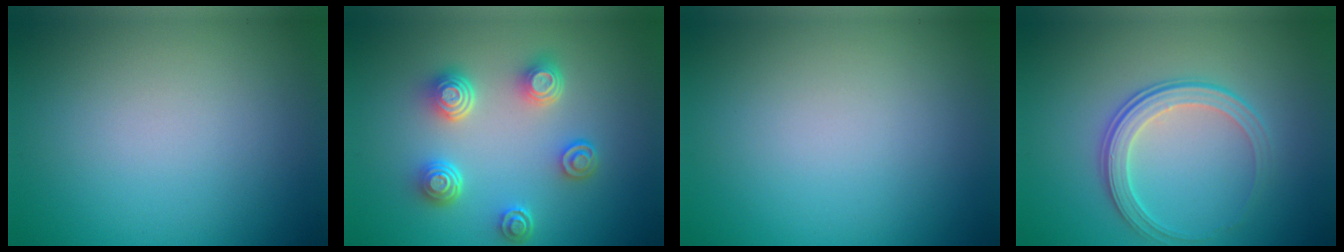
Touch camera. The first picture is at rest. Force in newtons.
{"total": 4.6, "press": 3.6, "slide": 2.9}
{"total": 0.0}
{"total": 3.3, "press": 2.8, "slide": 1.8}